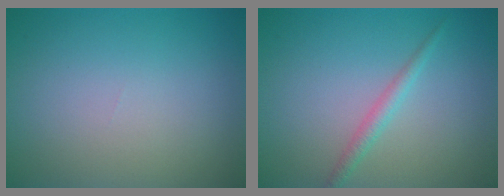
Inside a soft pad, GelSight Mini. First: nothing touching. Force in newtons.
{"total": 1.5, "press": 1.5, "slide": 0.0}